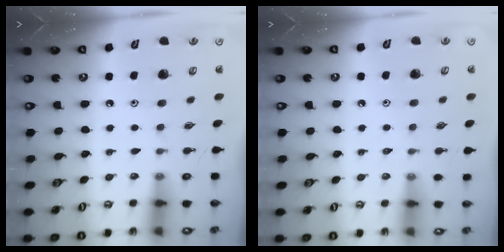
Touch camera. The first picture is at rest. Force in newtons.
{"total": 0.6, "press": 0.6, "slide": 0.2}